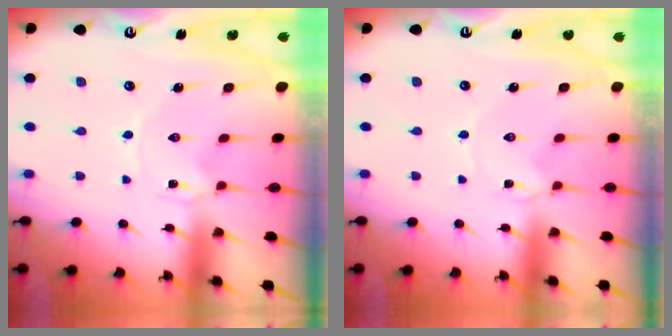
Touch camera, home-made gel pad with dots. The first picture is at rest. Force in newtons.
{"total": 1.4, "press": 1.4, "slide": 0.3}